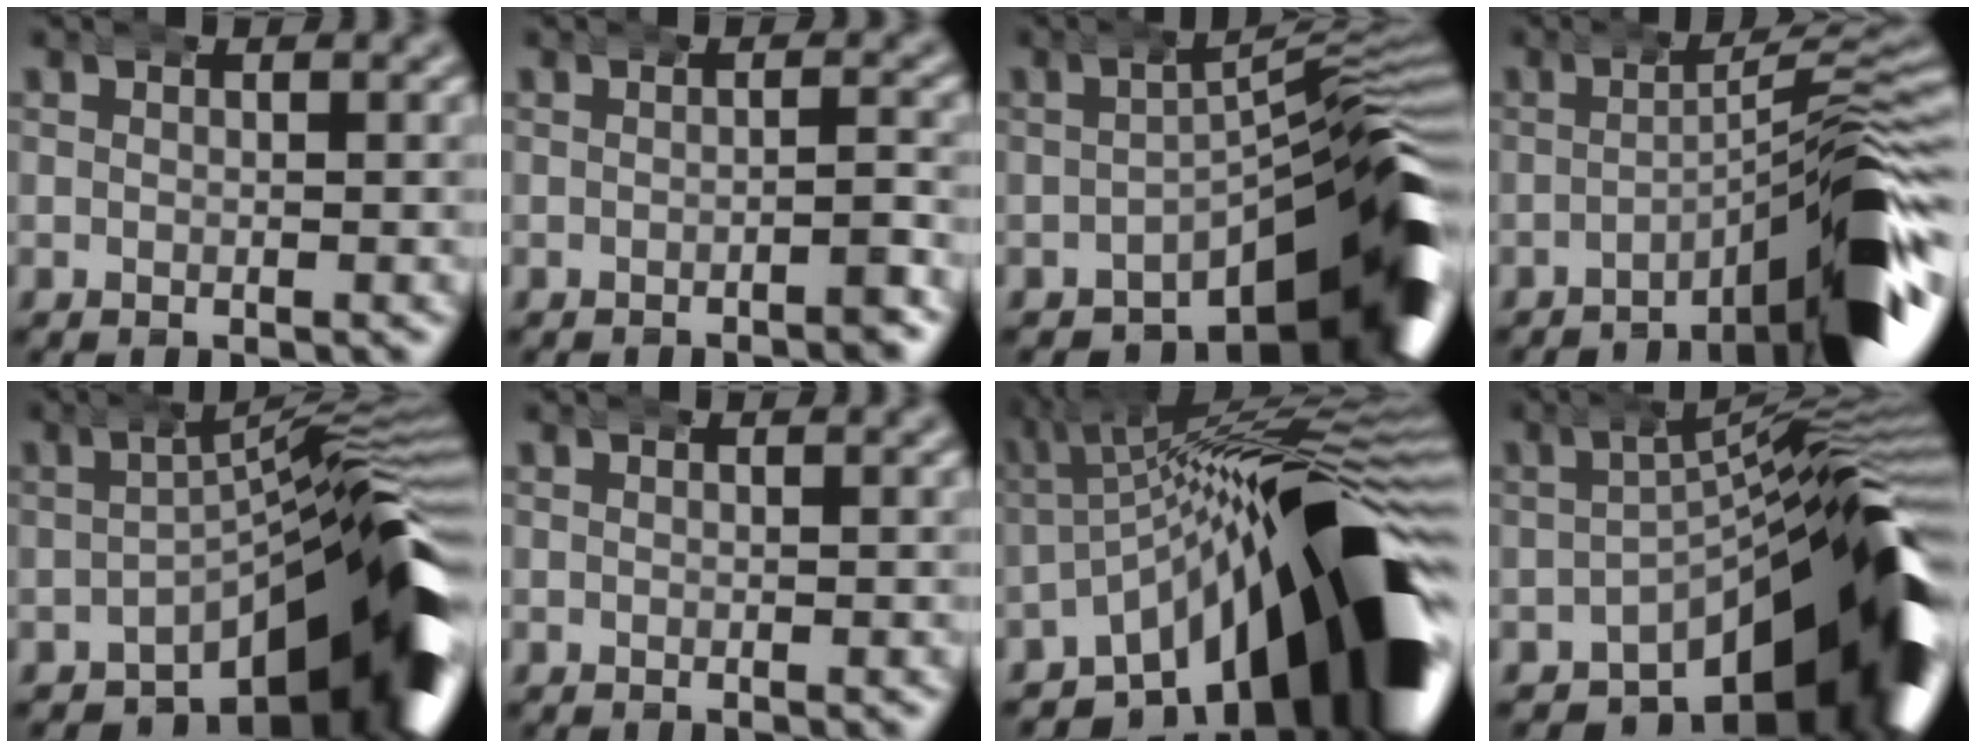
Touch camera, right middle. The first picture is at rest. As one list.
[{"total": 1.4, "force": [-0.9, 0.3, 1.0], "torque": [-0.012, 0.004, -0.021]}, {"total": 16.5, "force": [-6.7, 7.0, 13.3], "torque": [-0.132, -0.012, -0.088]}, {"total": 9.1, "force": [-4.0, 1.6, 8.0], "torque": [-0.099, 0.008, -0.060]}, {"total": 16.7, "force": [-6.7, 6.8, 13.8], "torque": [-0.144, -0.010, -0.091]}, {"total": 0.0}, {"total": 22.0, "force": [-5.9, 9.9, 18.8], "torque": [-0.254, -0.016, -0.081]}, {"total": 18.6, "force": [-7.2, 7.9, 15.2], "torque": [-0.165, -0.015, -0.093]}]